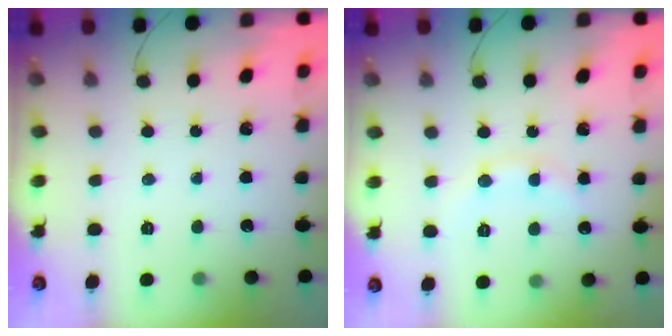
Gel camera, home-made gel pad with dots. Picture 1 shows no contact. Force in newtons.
{"total": 9.3, "press": 9.2, "slide": 1.2}